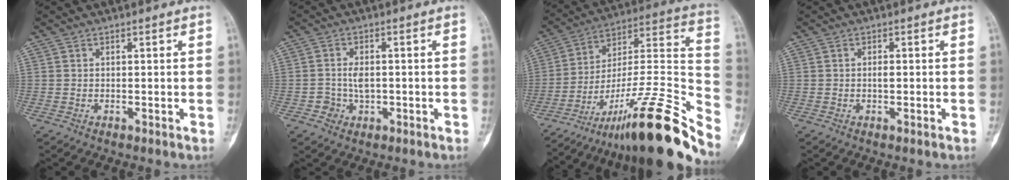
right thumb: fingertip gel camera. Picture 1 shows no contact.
{"total": 3.6, "force": [-0.7, 2.7, 2.3], "torque": [-0.025, 0.008, -0.010]}
{"total": 29.9, "force": [-21.0, 4.8, 20.7], "torque": [-0.249, 0.101, -0.332]}
{"total": 1.2, "force": [-0.2, 0.4, 1.1], "torque": [-0.019, 0.000, -0.004]}